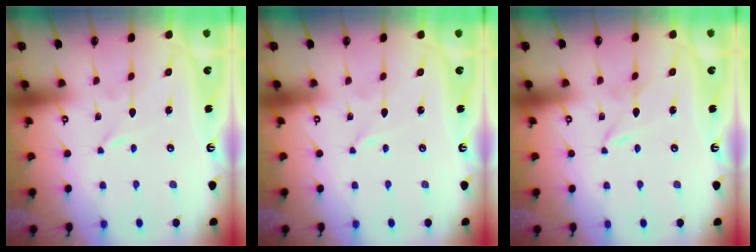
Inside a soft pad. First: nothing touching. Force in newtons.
{"total": 0.0}
{"total": 1.7, "press": 1.6, "slide": 0.2}